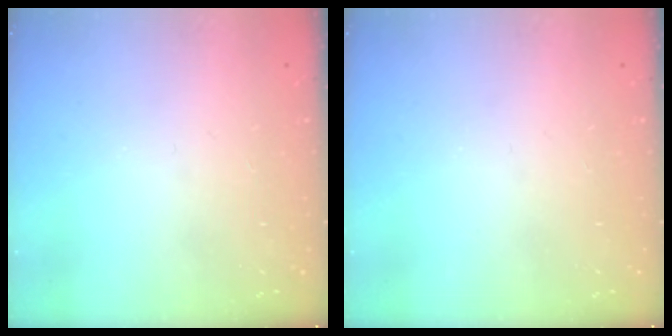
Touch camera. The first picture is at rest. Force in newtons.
{"total": 0.0}